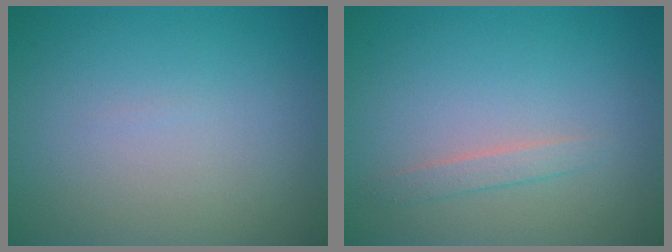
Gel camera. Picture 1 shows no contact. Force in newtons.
{"total": 1.3, "press": 1.3, "slide": 0.1}